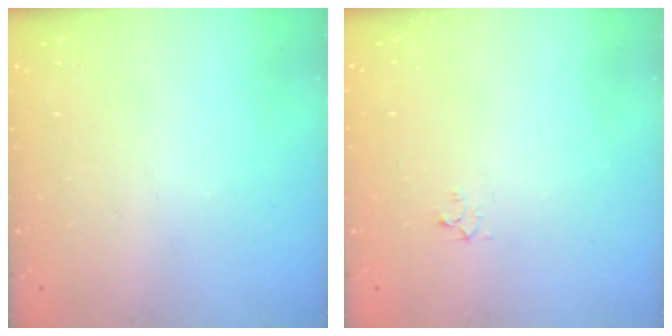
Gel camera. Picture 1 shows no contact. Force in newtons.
{"total": 2.3, "press": 2.3, "slide": 0.2}